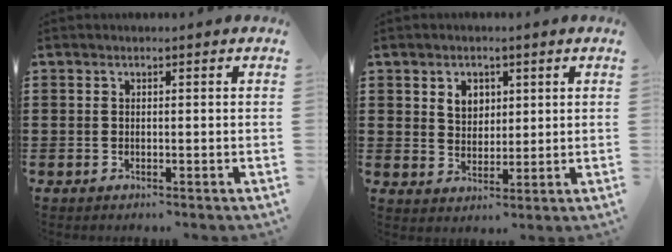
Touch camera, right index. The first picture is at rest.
{"total": 3.8, "force": [1.8, 3.0, 1.6], "torque": [-0.037, 0.007, 0.030]}